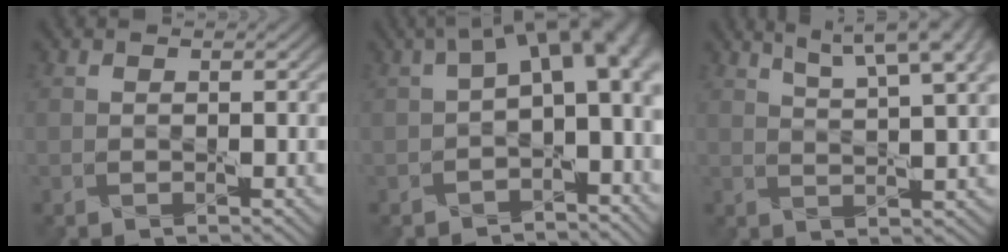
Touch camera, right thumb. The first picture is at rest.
{"total": 10.4, "force": [0.7, 5.6, 8.7], "torque": [-0.119, -0.005, 0.014]}
{"total": 9.9, "force": [6.4, 2.3, 7.3], "torque": [-0.107, 0.016, 0.089]}